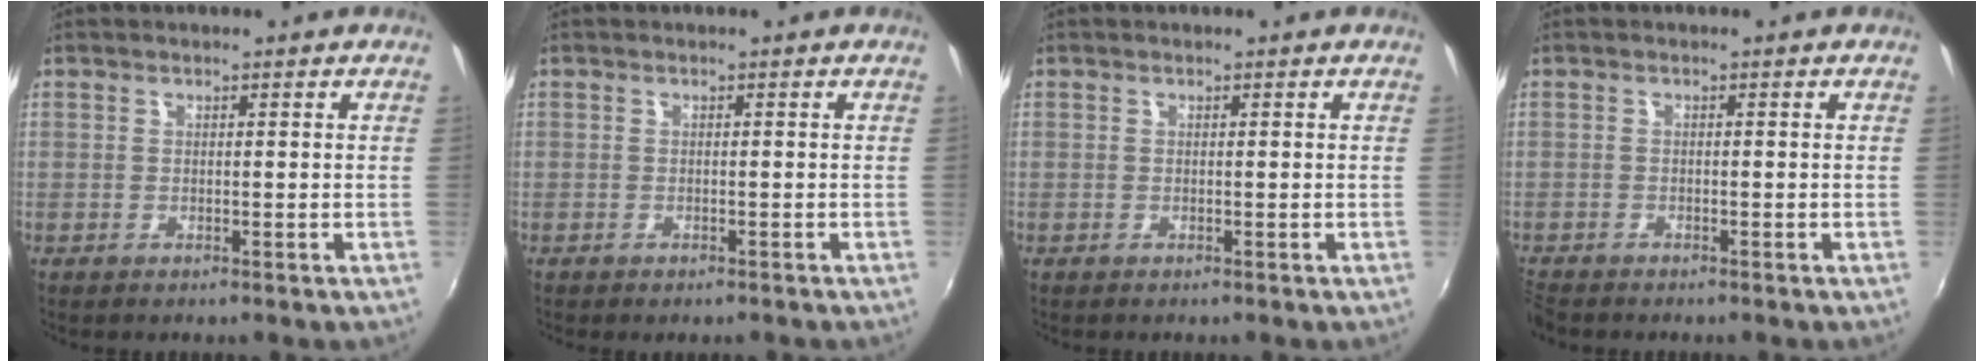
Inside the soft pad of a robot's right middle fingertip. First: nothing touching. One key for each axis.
{"total": 0.9, "fx": -0.7, "fy": 0.5, "fz": 0.2, "tx": -0.007, "ty": 0.000, "tz": -0.010}
{"total": 0.0}
{"total": 2.6, "fx": -2.5, "fy": 0.7, "fz": 0.5, "tx": -0.022, "ty": -0.015, "tz": -0.052}